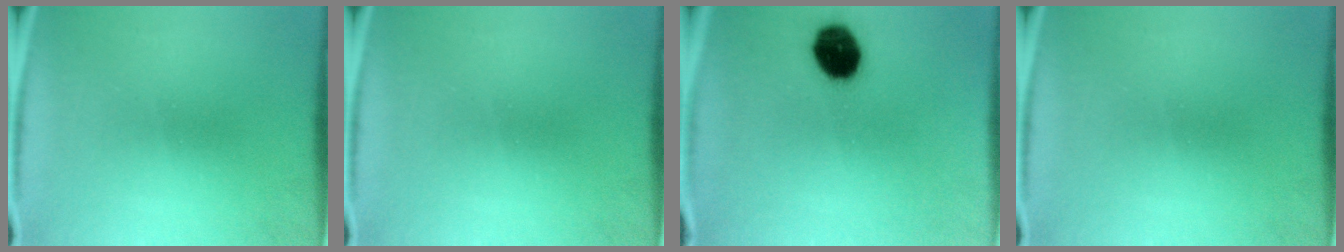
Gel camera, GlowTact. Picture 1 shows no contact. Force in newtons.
{"total": 0.0}
{"total": 11.9}
{"total": 0.0}